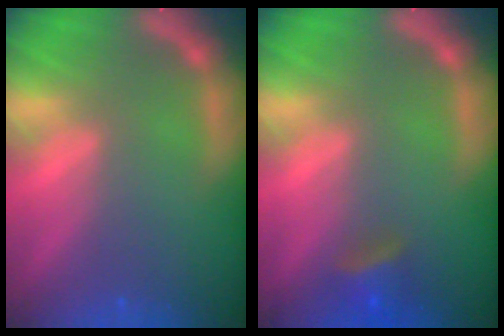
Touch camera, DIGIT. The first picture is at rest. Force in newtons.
{"total": 2.9}